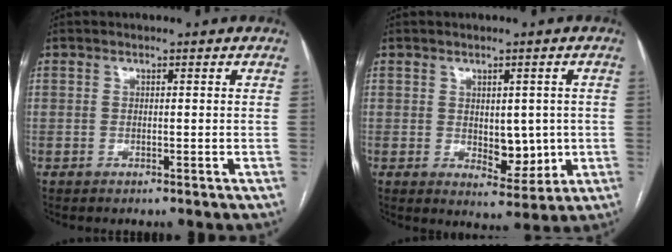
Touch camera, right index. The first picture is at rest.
{"total": 6.2, "force": [-0.2, 3.3, 5.2], "torque": [-0.067, -0.003, 0.011]}